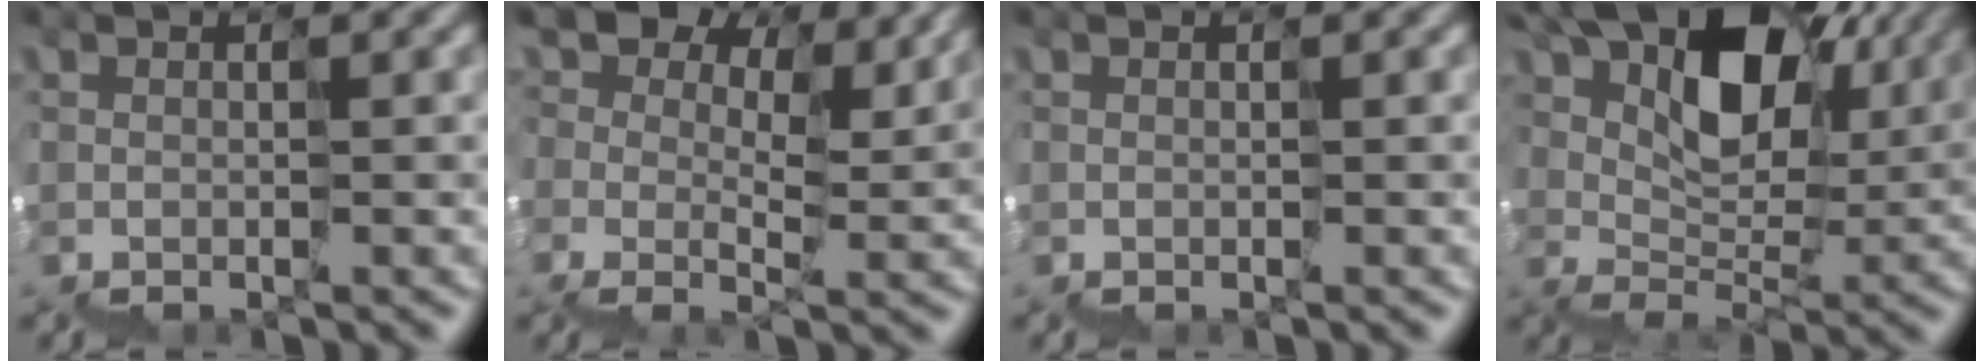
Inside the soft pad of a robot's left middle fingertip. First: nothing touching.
{"total": 9.2, "force": [5.8, 5.4, 4.7], "torque": [-0.068, 0.026, 0.083]}
{"total": 0.0}
{"total": 9.7, "force": [5.8, 5.3, 5.7], "torque": [-0.099, 0.022, 0.098]}